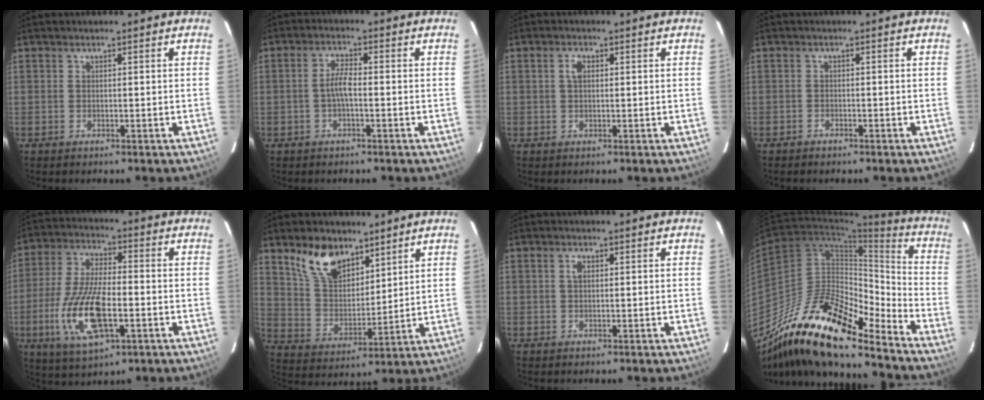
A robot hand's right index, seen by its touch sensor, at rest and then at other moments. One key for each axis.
{"total": 3.3, "fx": -0.8, "fy": 0.7, "fz": 3.1, "tx": -0.064, "ty": 0.008, "tz": -0.016}
{"total": 1.9, "fx": 0.4, "fy": 1.1, "fz": 1.5, "tx": -0.030, "ty": 0.007, "tz": 0.007}
{"total": 1.2, "fx": -1.0, "fy": 0.5, "fz": 0.0, "tx": -0.008, "ty": 0.004, "tz": -0.020}
{"total": 15.3, "fx": -4.5, "fy": 5.9, "fz": 13.4, "tx": -0.284, "ty": -0.012, "tz": -0.082}
{"total": 11.9, "fx": 8.1, "fy": 6.3, "fz": 6.0, "tx": -0.118, "ty": 0.015, "tz": 0.162}
{"total": 1.2, "fx": 0.3, "fy": 0.7, "fz": 0.9, "tx": -0.018, "ty": 0.004, "tz": 0.003}
{"total": 23.4, "fx": -18.5, "fy": 5.3, "fz": 13.2, "tx": -0.219, "ty": -0.015, "tz": -0.334}